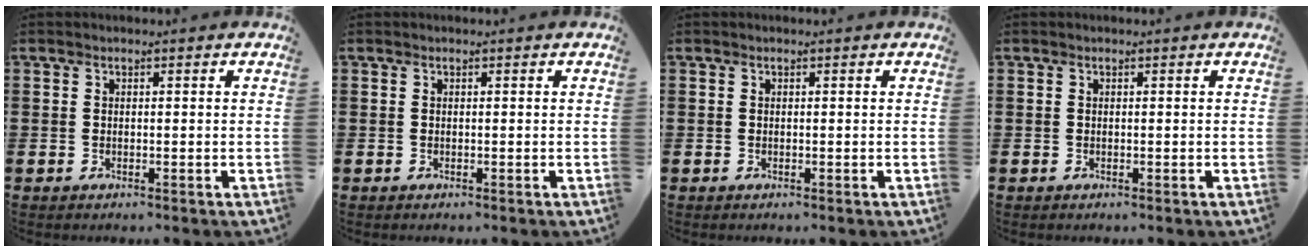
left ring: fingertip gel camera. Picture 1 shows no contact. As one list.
[{"total": 0.0}, {"total": 0.0}, {"total": 0.0}]